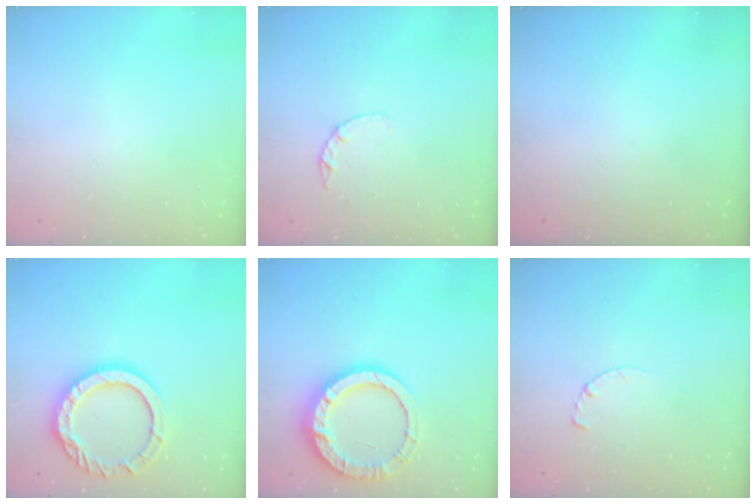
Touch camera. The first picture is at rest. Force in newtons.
{"total": 2.2, "press": 2.2, "slide": 0.4}
{"total": 0.0}
{"total": 13.9, "press": 13.9, "slide": 1.0}
{"total": 15.6, "press": 15.5, "slide": 1.4}
{"total": 2.8, "press": 2.8, "slide": 0.4}